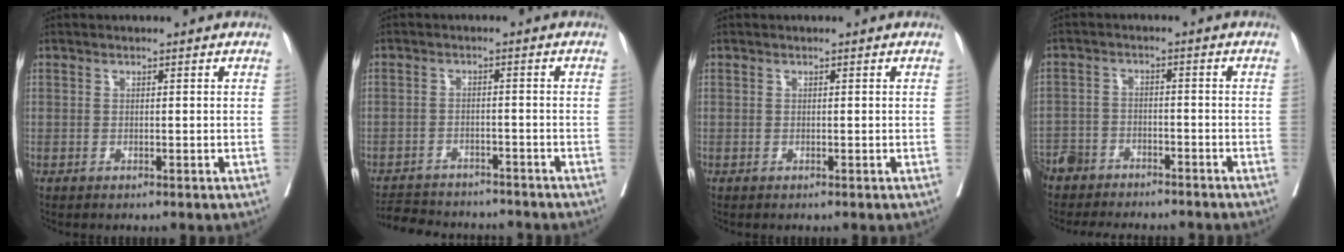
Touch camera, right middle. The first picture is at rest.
{"total": 10.7, "force": [-10.0, 2.9, 2.7], "torque": [-0.051, 0.006, -0.137]}
{"total": 0.0}
{"total": 10.3, "force": [-9.4, 3.5, 2.6], "torque": [-0.048, 0.002, -0.140]}